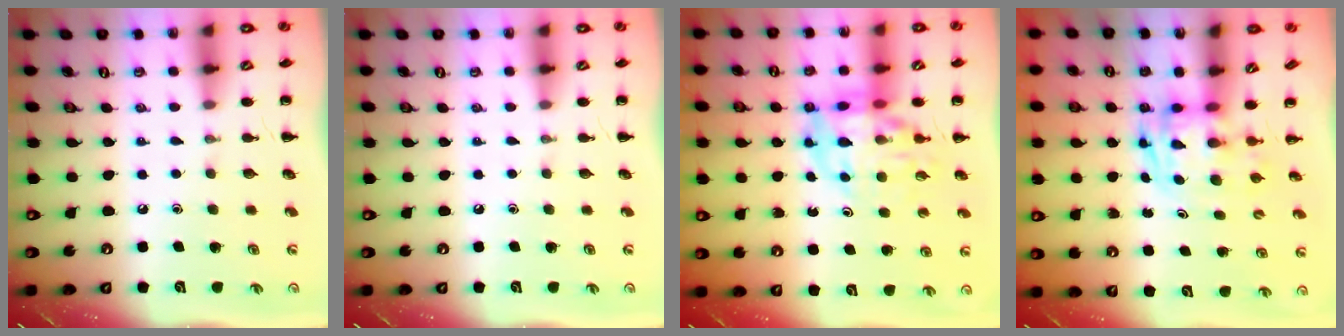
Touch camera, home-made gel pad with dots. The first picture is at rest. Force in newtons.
{"total": 0.0}
{"total": 12.4, "press": 11.9, "slide": 3.5}
{"total": 2.8, "press": 2.8, "slide": 0.5}